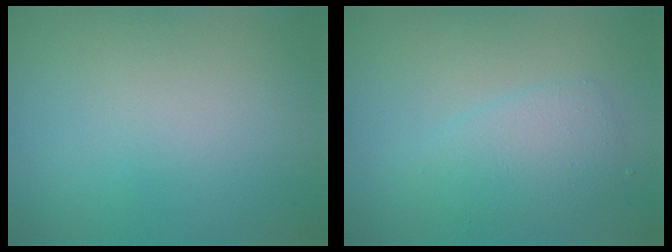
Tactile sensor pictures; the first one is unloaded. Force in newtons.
{"total": 2.7, "press": 2.7, "slide": 0.0}